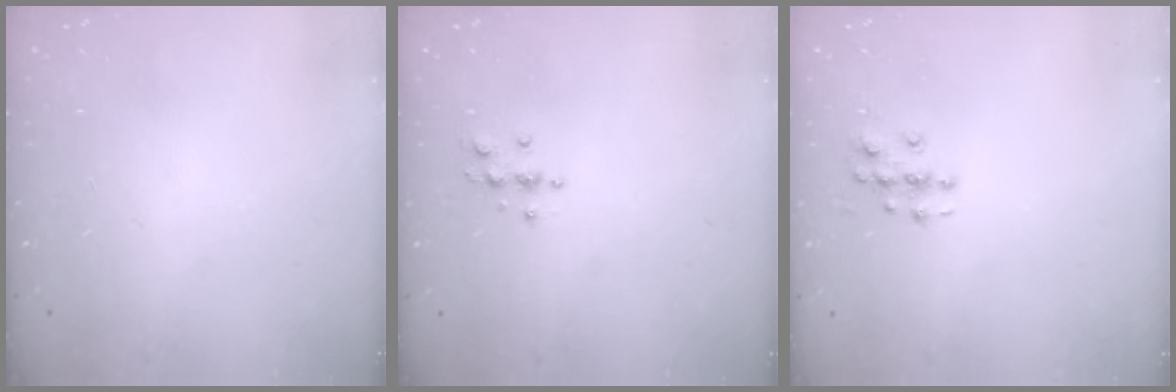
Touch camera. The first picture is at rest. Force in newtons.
{"total": 3.2, "press": 3.2, "slide": 0.5}
{"total": 3.6, "press": 3.6, "slide": 0.3}